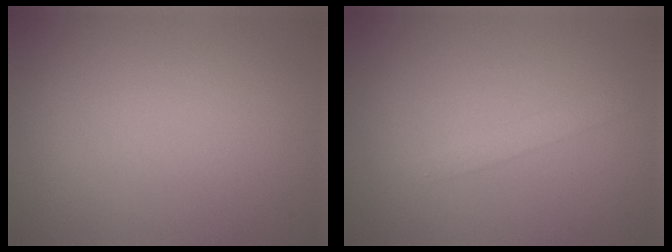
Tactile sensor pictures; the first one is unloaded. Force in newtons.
{"total": 1.3, "press": 1.3, "slide": 0.0}